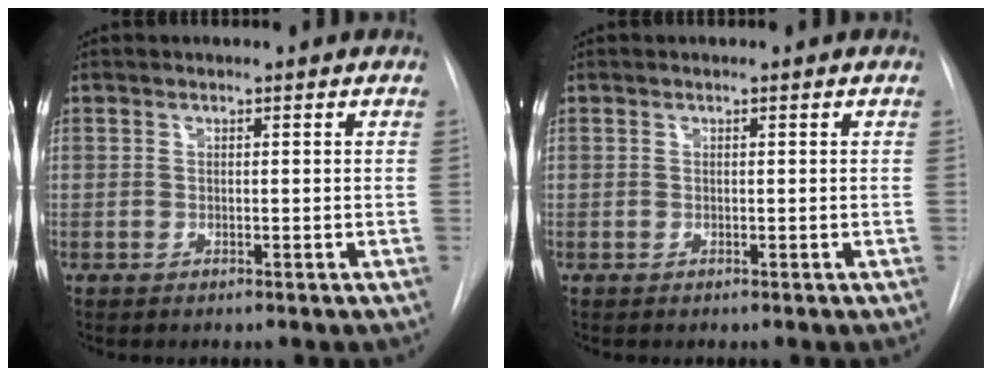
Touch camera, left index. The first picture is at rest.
{"total": 0.0}